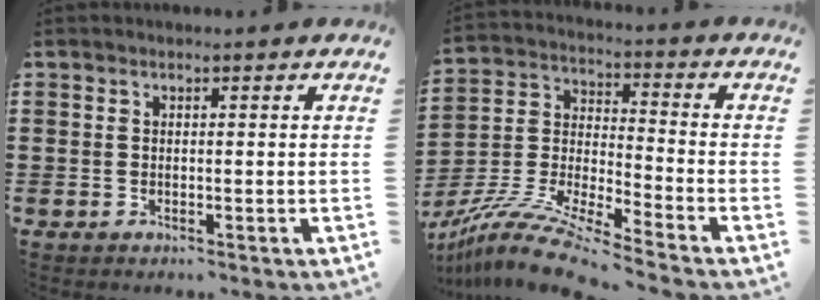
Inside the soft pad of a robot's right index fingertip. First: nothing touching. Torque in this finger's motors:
{"motor_torque": [-0.71, 0.76, 0.25, 0.12]}